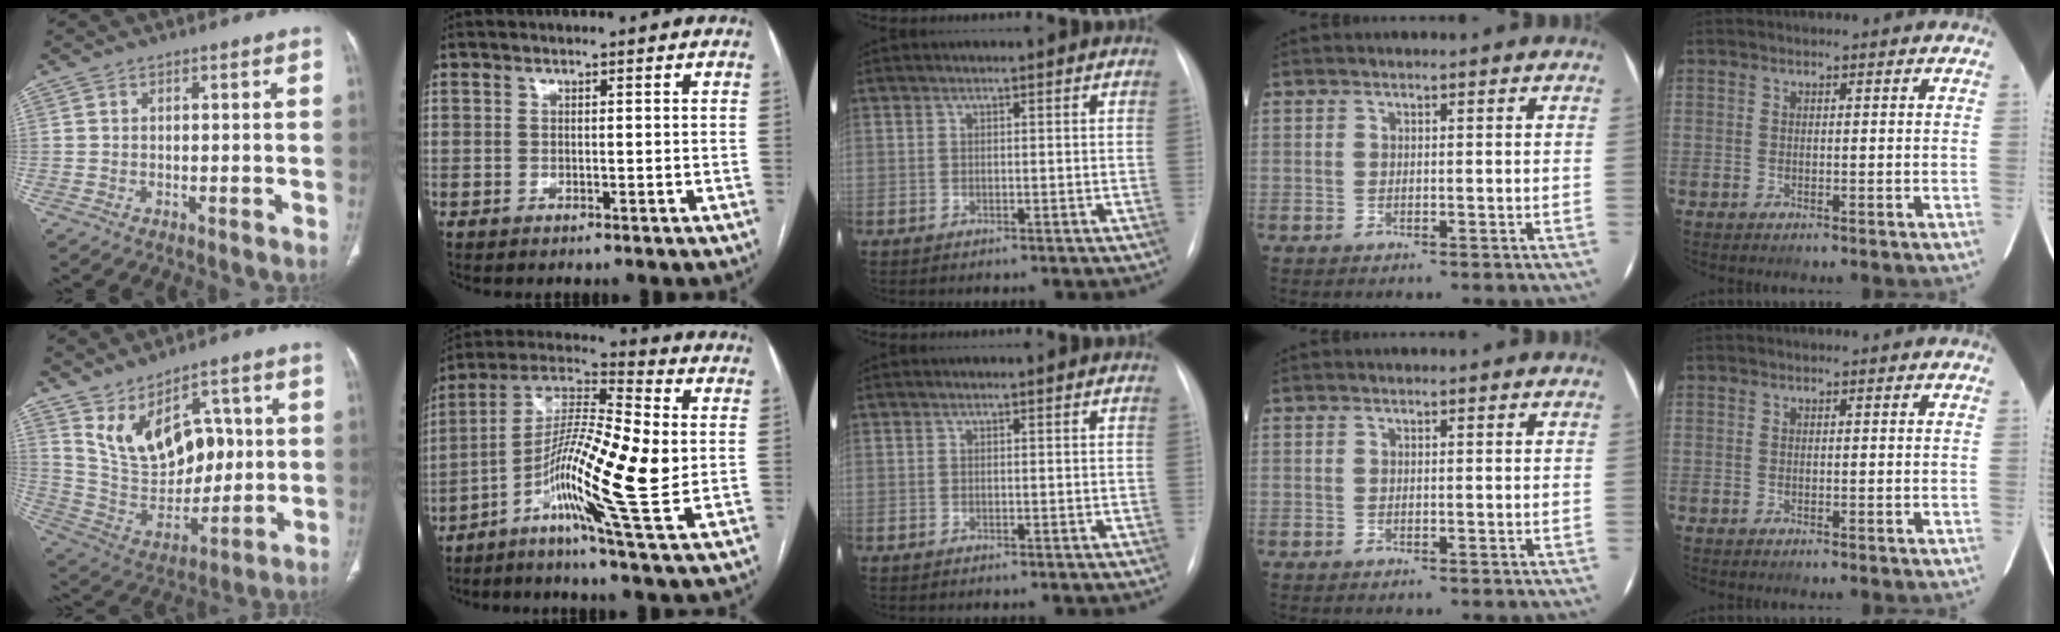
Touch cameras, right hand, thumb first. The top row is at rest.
{"thumb": {"total": 16.3, "force": [5.2, 10.4, 11.4], "torque": [-0.143, -0.017, 0.121]}, "index": {"total": 16.6, "force": [-2.9, 0.3, 16.4], "torque": [-0.309, -0.004, -0.065]}}